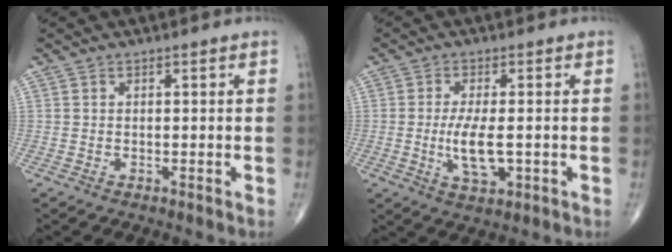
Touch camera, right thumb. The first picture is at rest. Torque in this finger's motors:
{"motor_torque": [0.54, 1.56, 0.63, 0.44, 0.22]}